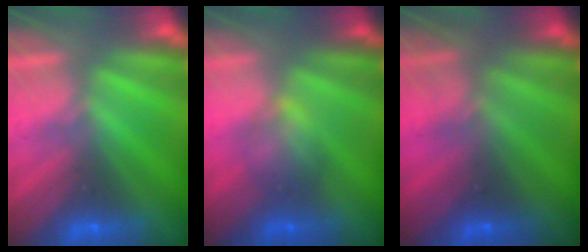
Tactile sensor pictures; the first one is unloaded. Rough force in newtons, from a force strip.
{"total": 2.0}
{"total": 2.9}